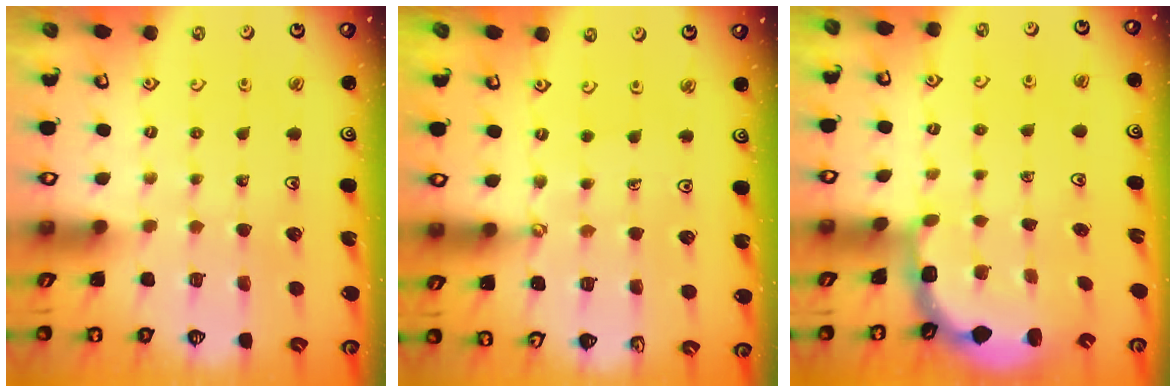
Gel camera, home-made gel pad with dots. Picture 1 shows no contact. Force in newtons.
{"total": 2.5, "press": 2.5, "slide": 0.2}
{"total": 2.8, "press": 2.4, "slide": 1.4}